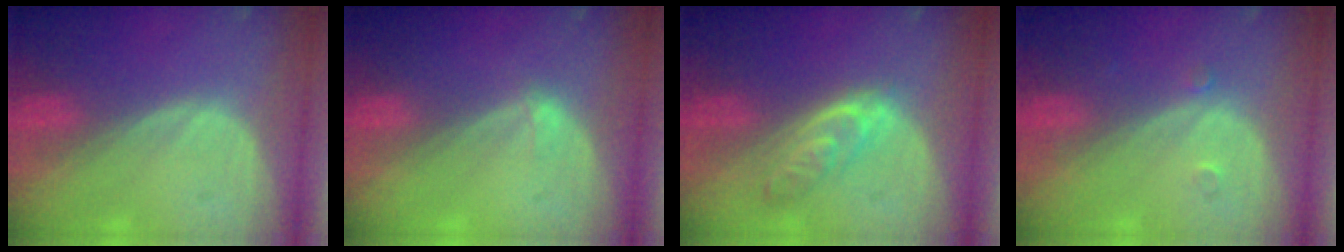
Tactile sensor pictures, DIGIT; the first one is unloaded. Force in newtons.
{"total": 0.7, "press": 0.7, "slide": 0.1}
{"total": 4.7, "press": 4.7, "slide": 0.7}
{"total": 1.2, "press": 1.0, "slide": 0.7}